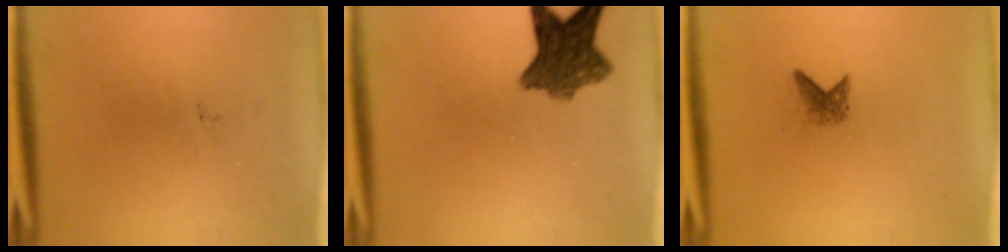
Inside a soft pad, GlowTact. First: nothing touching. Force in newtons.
{"total": 8.6}
{"total": 1.6}